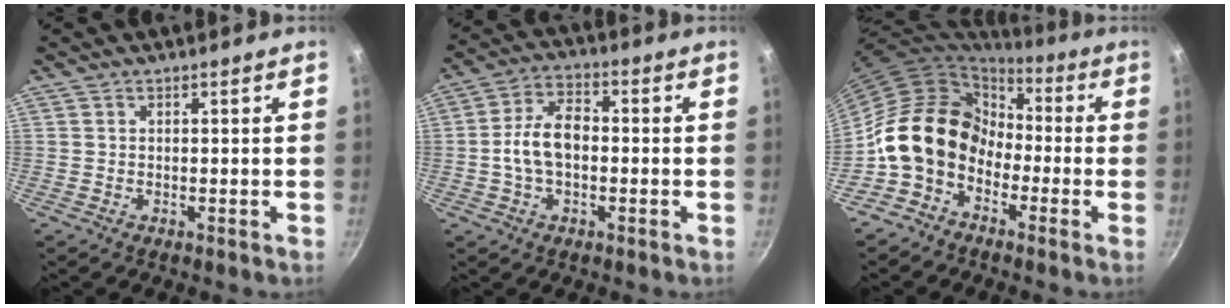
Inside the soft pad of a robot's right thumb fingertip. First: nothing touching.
{"total": 9.1, "force": [-0.9, 5.6, 7.1], "torque": [-0.117, 0.031, -0.024]}
{"total": 13.7, "force": [-2.6, 11.0, 7.7], "torque": [-0.093, 0.042, -0.063]}